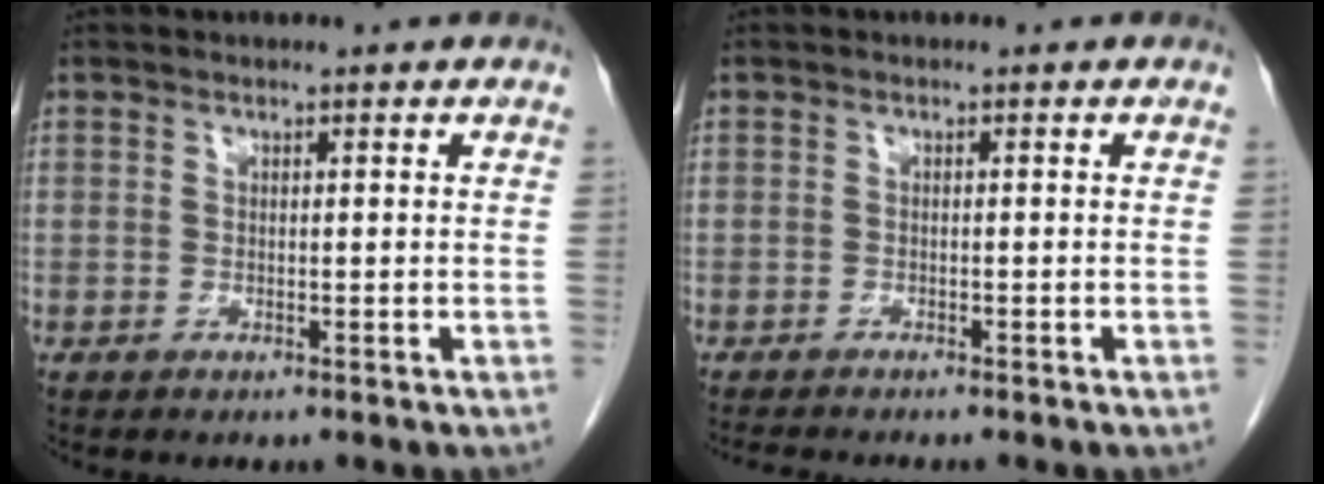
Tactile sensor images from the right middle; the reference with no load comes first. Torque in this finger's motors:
{"motor_torque": [0.18, -0.14, -0.01, 0.01]}